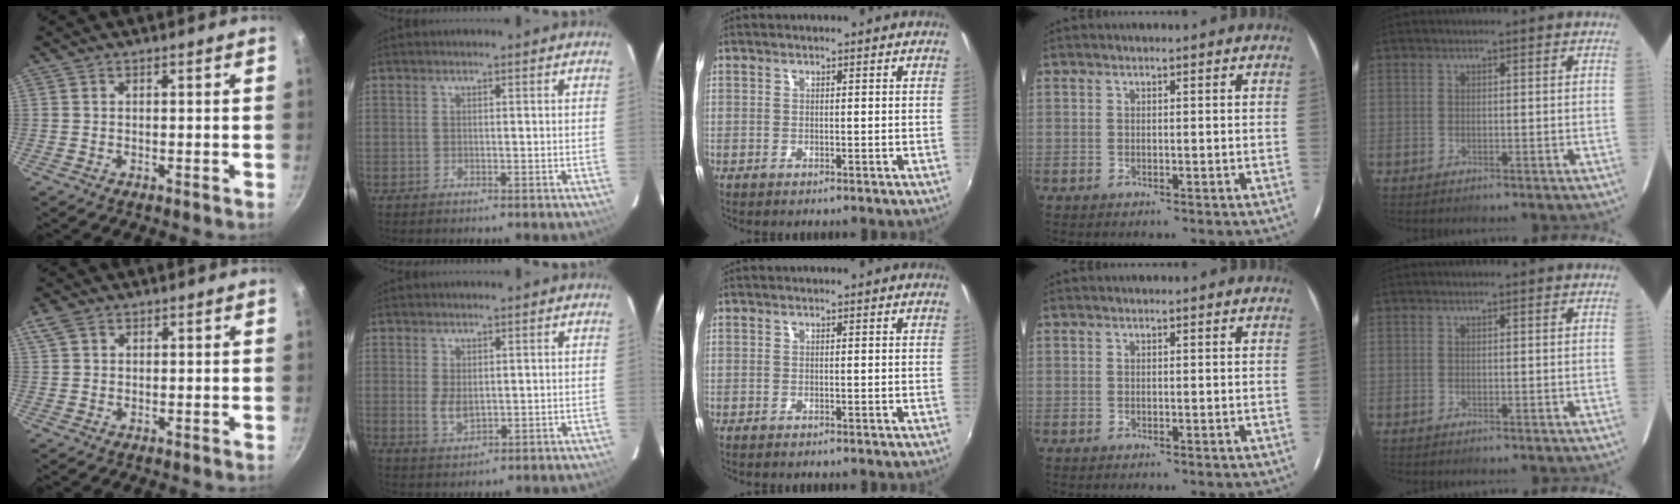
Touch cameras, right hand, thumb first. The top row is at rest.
{"thumb": {"total": 3.7, "force": [1.7, 2.6, 2.1], "torque": [-0.038, 0.006, 0.032]}, "index": {"total": 3.7, "force": [0.2, 2.2, 3.0], "torque": [-0.055, -0.005, 0.008]}}